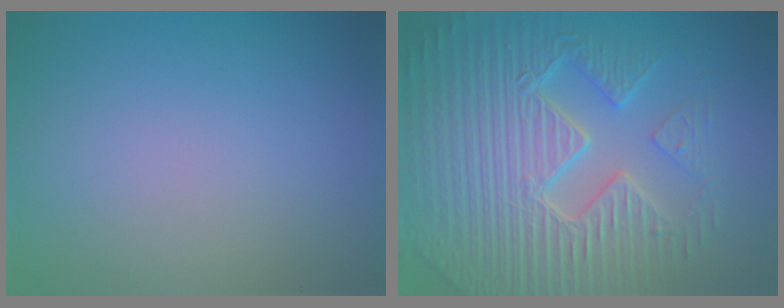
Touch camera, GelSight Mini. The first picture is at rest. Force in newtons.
{"total": 9.5, "press": 6.8, "slide": 6.7}